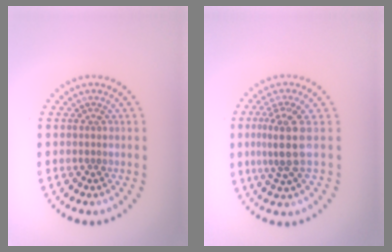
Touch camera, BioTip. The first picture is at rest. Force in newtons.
{"total": 3.5, "press": 2.7, "slide": 2.2}